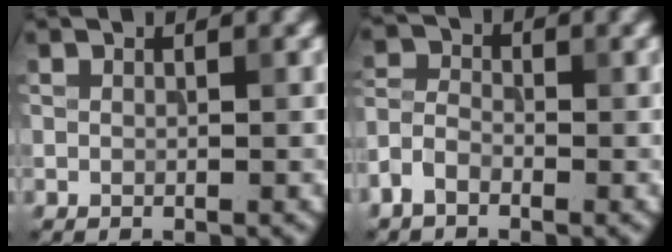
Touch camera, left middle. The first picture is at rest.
{"total": 2.6, "force": [-1.7, 1.5, 1.4], "torque": [-0.030, 0.006, -0.047]}